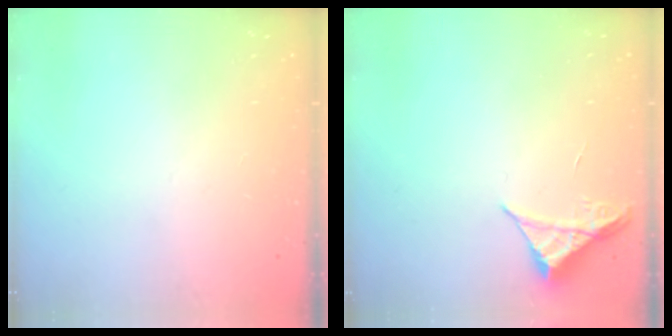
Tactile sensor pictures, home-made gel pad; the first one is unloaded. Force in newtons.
{"total": 4.1, "press": 4.1, "slide": 0.5}